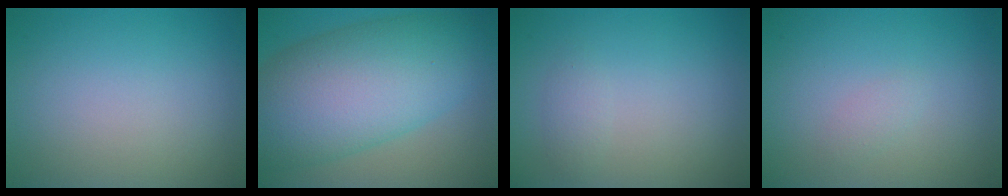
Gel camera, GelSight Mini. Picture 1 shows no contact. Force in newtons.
{"total": 12.1, "press": 12.1, "slide": 0.2}
{"total": 1.0, "press": 1.0, "slide": 0.0}
{"total": 0.8, "press": 0.8, "slide": 0.0}